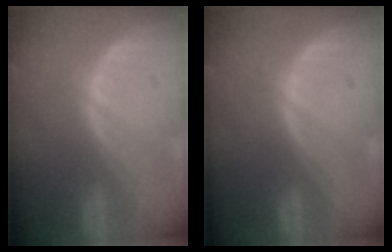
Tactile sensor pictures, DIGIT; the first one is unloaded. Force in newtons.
{"total": 0.0}